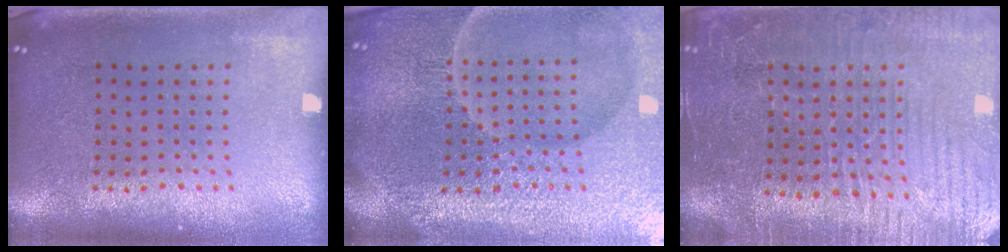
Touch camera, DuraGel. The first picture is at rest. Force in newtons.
{"total": 6.3, "press": 5.7, "slide": 2.7}
{"total": 3.9, "press": 3.7, "slide": 1.1}